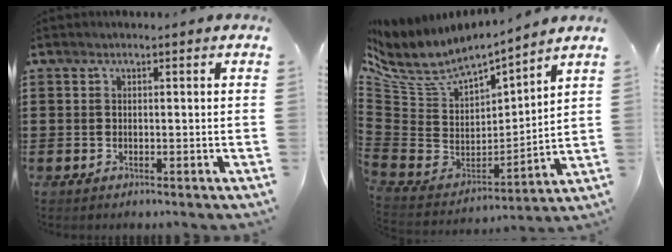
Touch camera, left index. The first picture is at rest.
{"total": 5.3, "force": [3.6, 2.3, 3.2], "torque": [-0.083, -0.036, 0.057]}